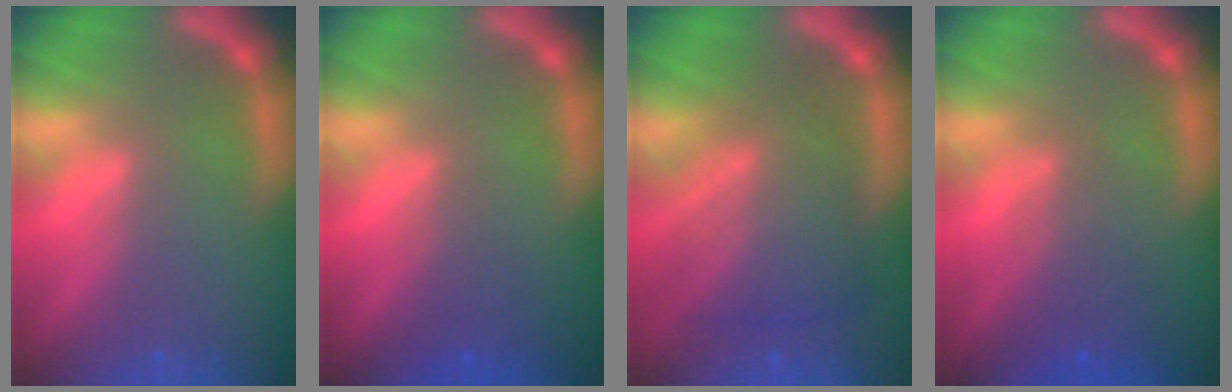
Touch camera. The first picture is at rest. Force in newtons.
{"total": 2.0}
{"total": 7.6}
{"total": 3.0}